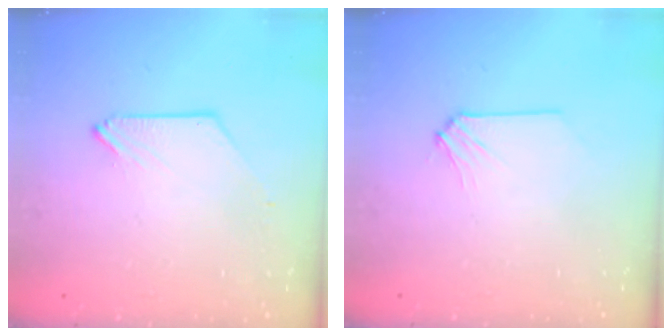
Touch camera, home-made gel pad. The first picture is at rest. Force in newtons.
{"total": 0.0}